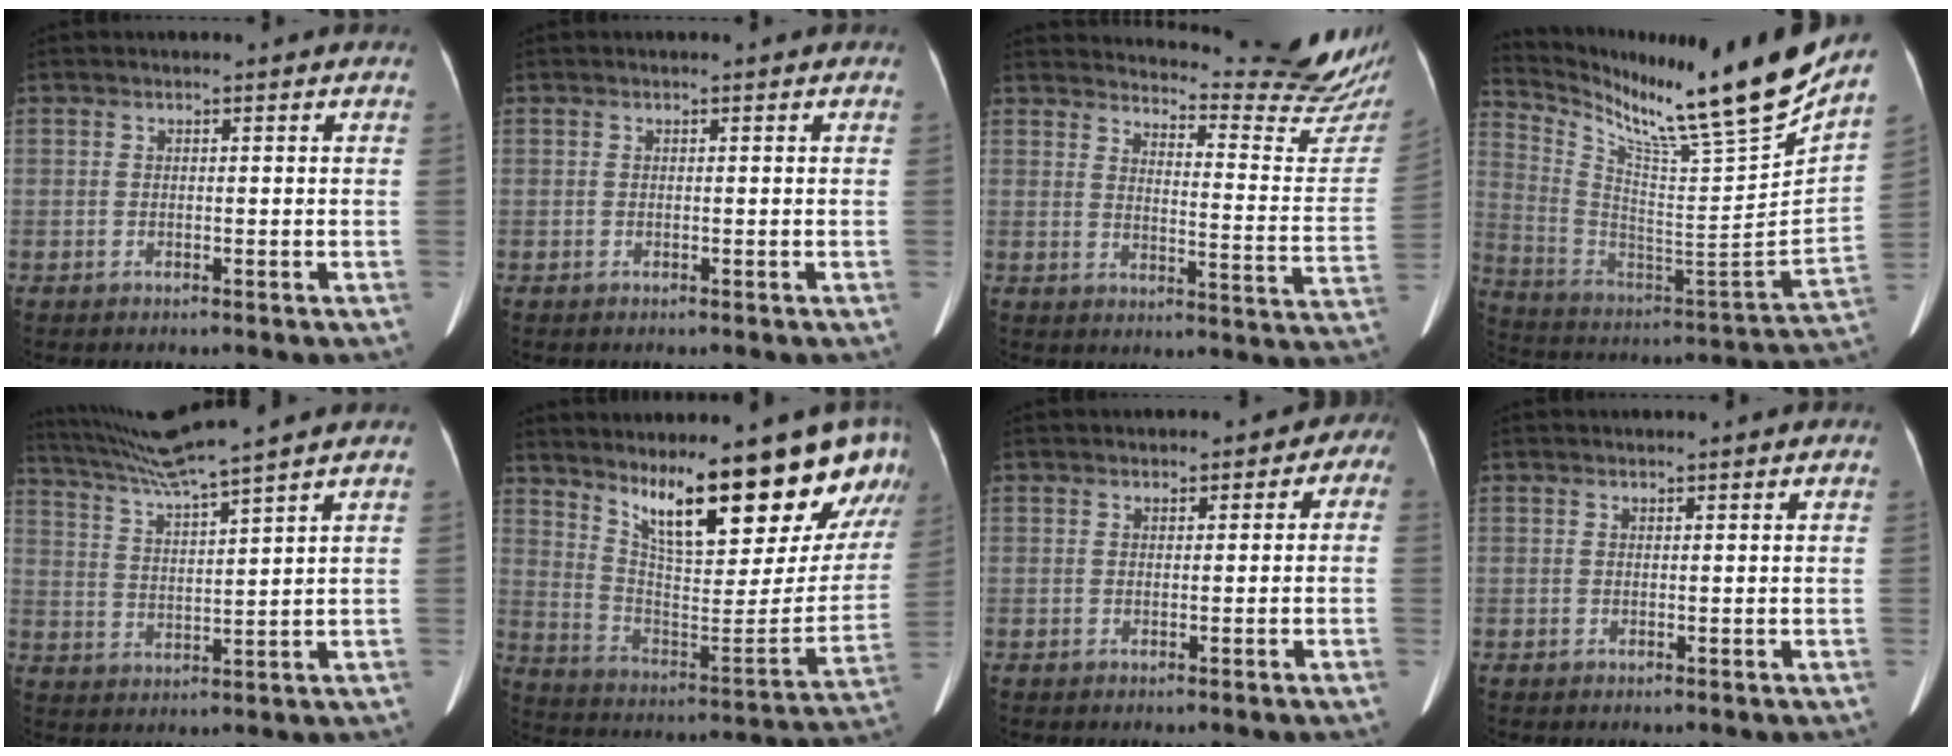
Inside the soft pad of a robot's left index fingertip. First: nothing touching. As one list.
[{"total": 0.0}, {"total": 20.6, "force": [19.7, 0.2, 6.0], "torque": [-0.087, -0.141, 0.224]}, {"total": 27.1, "force": [22.0, -0.4, 15.8], "torque": [-0.281, -0.104, 0.335]}, {"total": 10.0, "force": [8.6, -2.8, 4.2], "torque": [-0.085, -0.011, 0.157]}, {"total": 23.2, "force": [17.5, 5.0, 14.4], "torque": [-0.205, -0.045, 0.253]}, {"total": 3.0, "force": [0.4, 2.1, 2.0], "torque": [-0.010, 0.002, -0.002]}, {"total": 1.0, "force": [0.8, 0.2, 0.6], "torque": [-0.002, 0.004, 0.009]}]